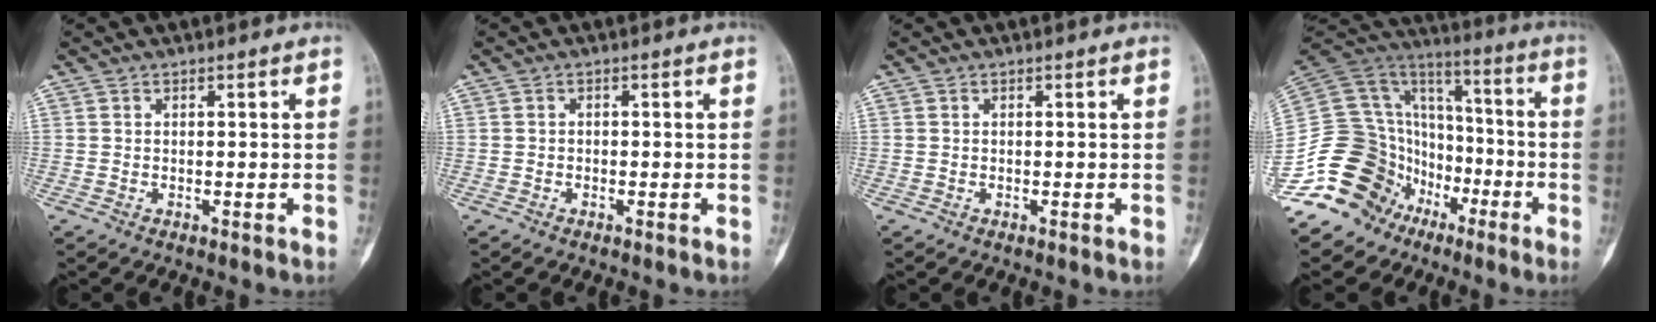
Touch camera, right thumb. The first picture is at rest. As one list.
[{"total": 0.5, "force": [-0.3, 0.4, 0.0], "torque": [0.006, 0.003, -0.010]}, {"total": 0.0}, {"total": 21.6, "force": [-10.8, 17.4, 6.8], "torque": [-0.112, 0.128, -0.183]}]